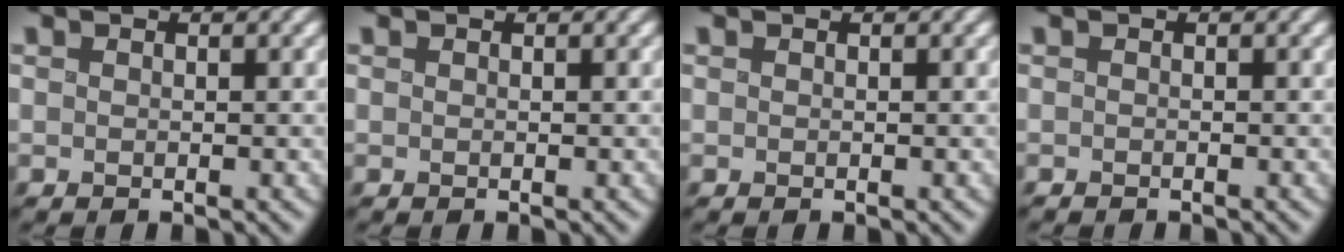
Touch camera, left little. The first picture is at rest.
{"total": 0.0}
{"total": 0.0}
{"total": 0.7, "force": [-0.7, 0.0, 0.2], "torque": [-0.002, -0.003, -0.012]}